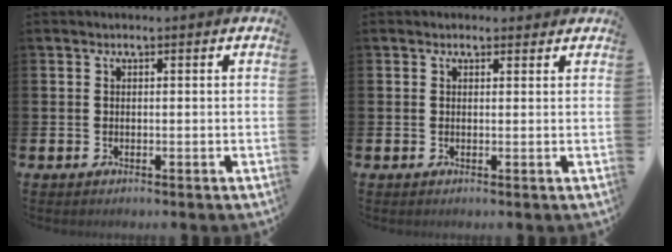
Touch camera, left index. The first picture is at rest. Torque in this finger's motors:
{"motor_torque": [1.05, -1.11, 0.36, 0.05]}